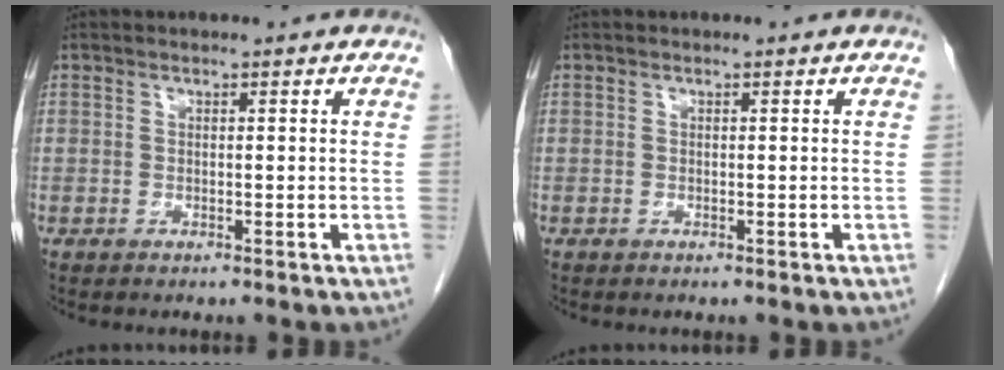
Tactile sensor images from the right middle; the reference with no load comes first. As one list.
[{"total": 0.0}]